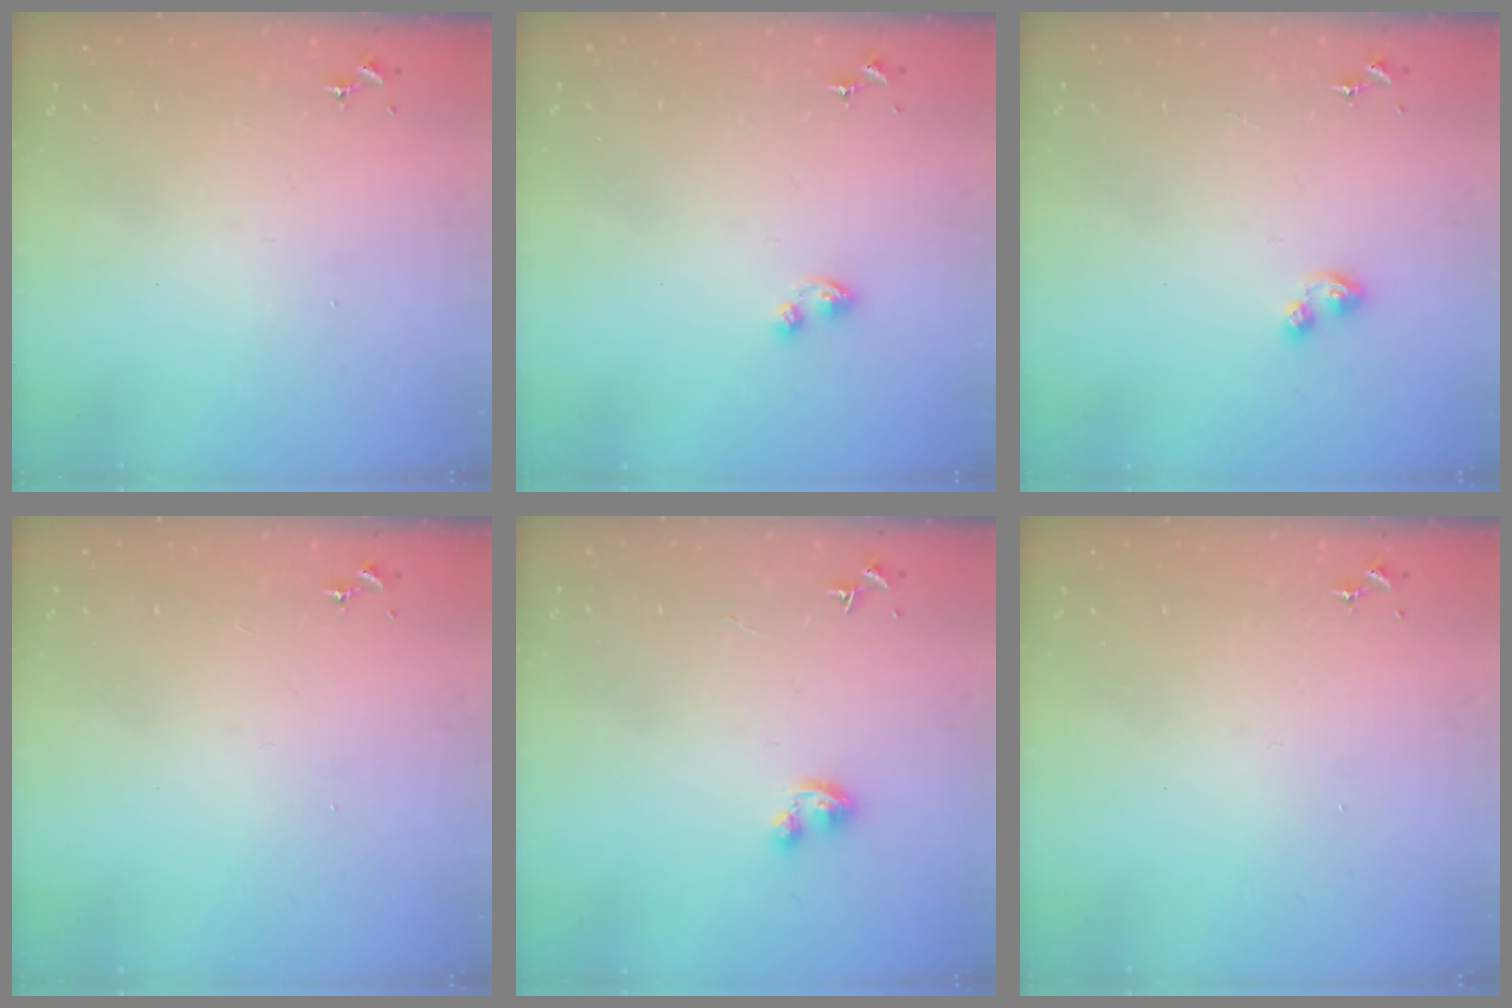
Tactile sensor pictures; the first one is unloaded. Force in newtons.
{"total": 4.4, "press": 4.4, "slide": 0.4}
{"total": 7.0, "press": 7.0, "slide": 0.7}
{"total": 0.0}
{"total": 4.4, "press": 4.4, "slide": 0.4}
{"total": 0.0}